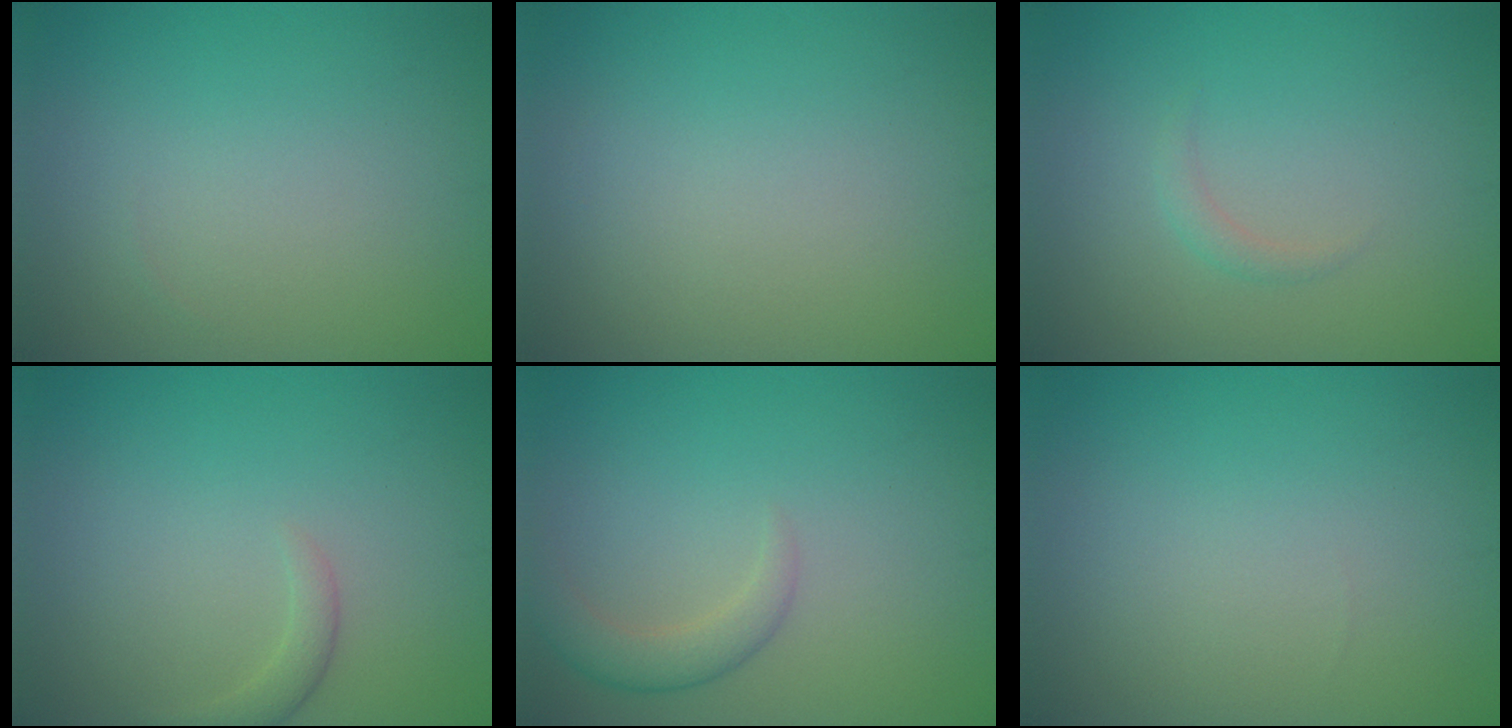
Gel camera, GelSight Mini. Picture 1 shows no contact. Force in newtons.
{"total": 0.0}
{"total": 0.9, "press": 0.9, "slide": 0.1}
{"total": 1.4, "press": 1.4, "slide": 0.1}
{"total": 2.4, "press": 2.4, "slide": 0.2}
{"total": 0.0}